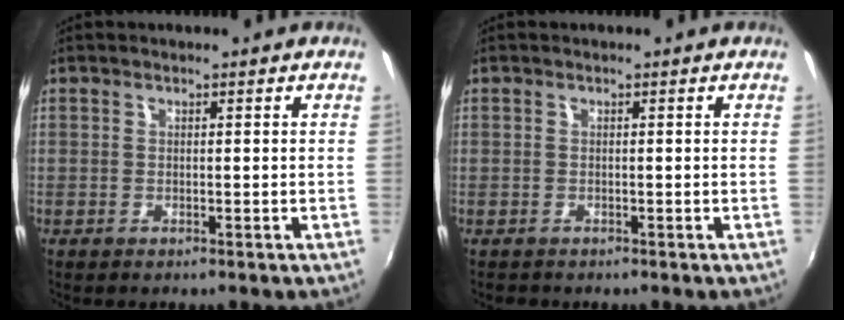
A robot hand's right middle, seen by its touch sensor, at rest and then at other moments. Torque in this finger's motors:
{"motor_torque": [-0.24, -0.23, -0.49, -0.19]}